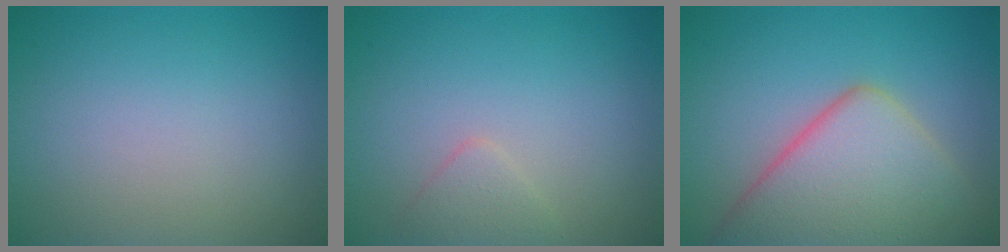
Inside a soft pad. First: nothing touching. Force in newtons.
{"total": 1.4, "press": 1.4, "slide": 0.1}
{"total": 9.0, "press": 9.0, "slide": 0.3}